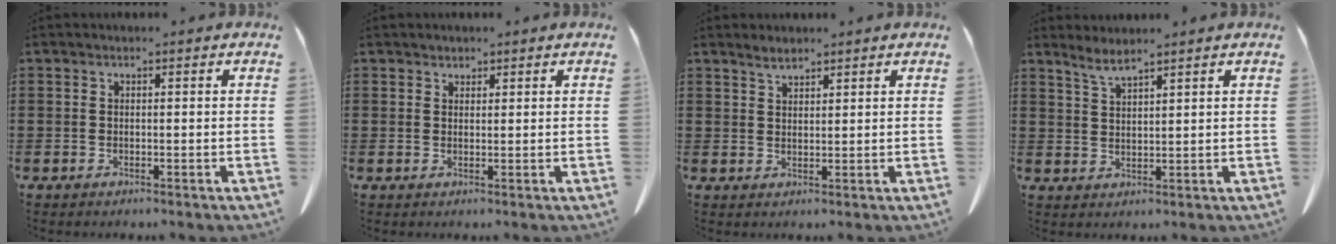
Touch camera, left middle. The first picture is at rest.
{"total": 1.3, "force": [1.2, 0.5, 0.0], "torque": [-0.004, -0.001, 0.025]}
{"total": 2.2, "force": [1.9, 0.5, 0.9], "torque": [-0.023, 0.000, 0.038]}
{"total": 2.9, "force": [2.5, 0.0, 1.5], "torque": [-0.038, -0.003, 0.047]}